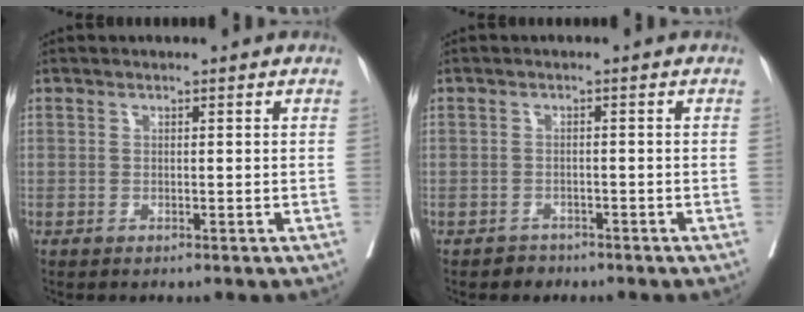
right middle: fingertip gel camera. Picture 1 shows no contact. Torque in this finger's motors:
{"motor_torque": [0.10, -0.07, -0.02, 0.00]}